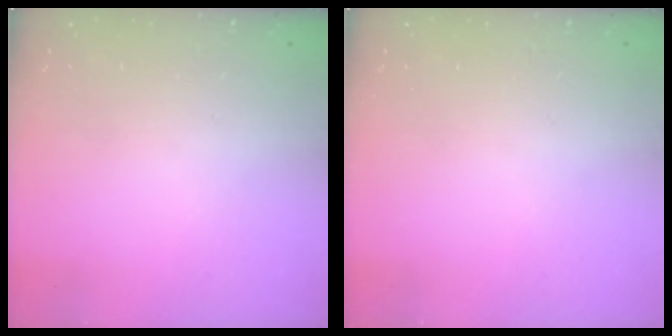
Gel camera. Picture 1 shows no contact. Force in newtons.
{"total": 0.0}